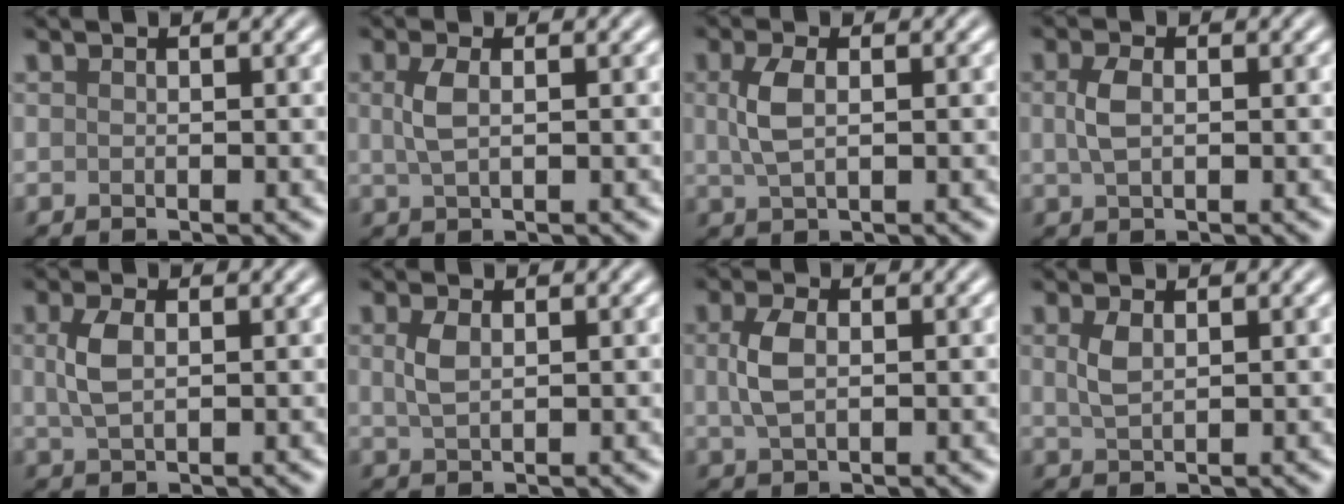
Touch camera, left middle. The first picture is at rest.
{"total": 1.9, "force": [0.4, 0.8, 1.7], "torque": [-0.040, 0.002, 0.009]}
{"total": 2.6, "force": [0.6, 1.2, 2.3], "torque": [-0.056, 0.002, 0.011]}
{"total": 2.0, "force": [0.2, 1.2, 1.7], "torque": [-0.041, 0.001, 0.004]}
{"total": 2.6, "force": [0.6, 1.4, 2.1], "torque": [-0.053, 0.001, 0.012]}
{"total": 1.8, "force": [0.5, 0.9, 1.5], "torque": [-0.037, 0.000, 0.013]}
{"total": 2.8, "force": [0.4, 1.6, 2.2], "torque": [-0.053, 0.002, 0.007]}
{"total": 1.8, "force": [0.6, 0.9, 1.4], "torque": [-0.036, -0.001, 0.016]}